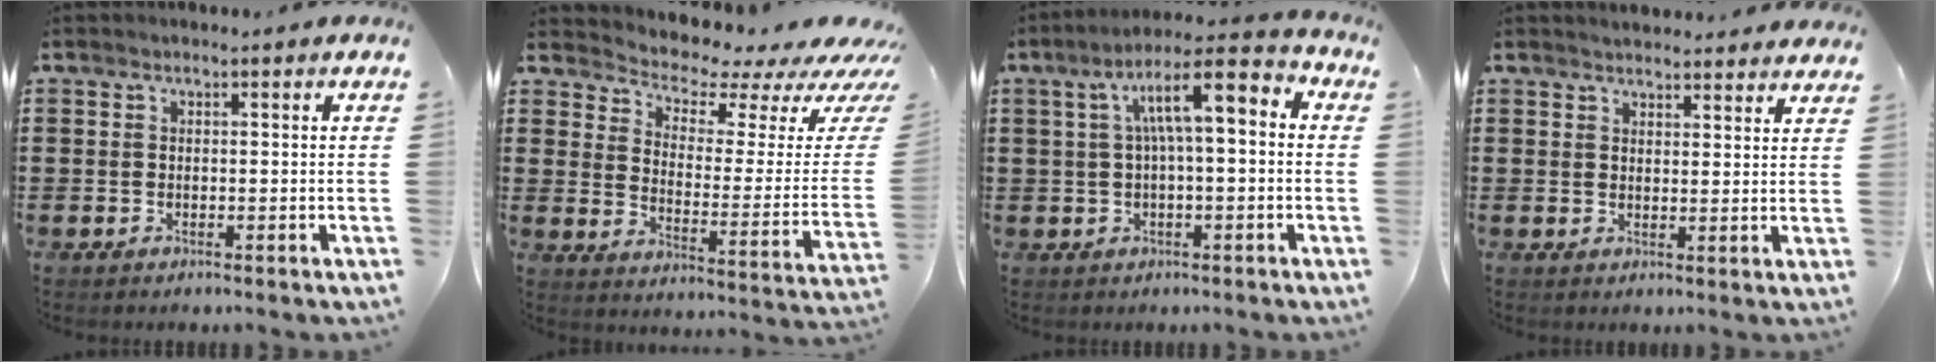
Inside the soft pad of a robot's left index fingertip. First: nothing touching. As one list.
[{"total": 4.6, "force": [4.1, 1.4, 1.3], "torque": [-0.046, -0.039, 0.065]}, {"total": 8.9, "force": [1.7, 2.1, 8.5], "torque": [-0.150, 0.000, 0.023]}, {"total": 2.5, "force": [2.5, 0.1, -0.1], "torque": [-0.005, -0.005, 0.049]}]